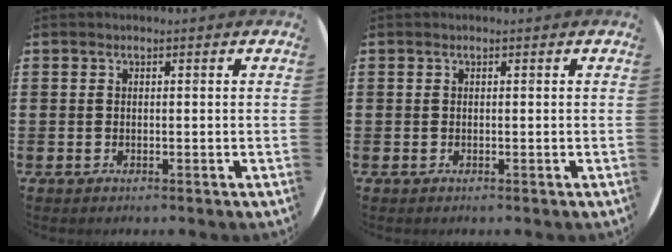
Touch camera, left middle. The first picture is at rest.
{"total": 0.0}